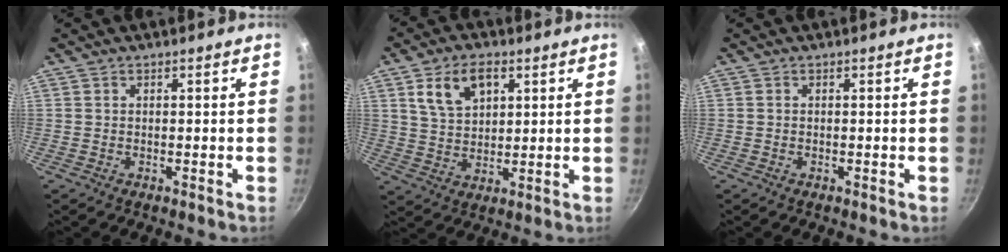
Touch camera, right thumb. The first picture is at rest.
{"total": 9.6, "force": [4.1, 5.9, 6.4], "torque": [-0.101, -0.008, 0.077]}
{"total": 0.0}